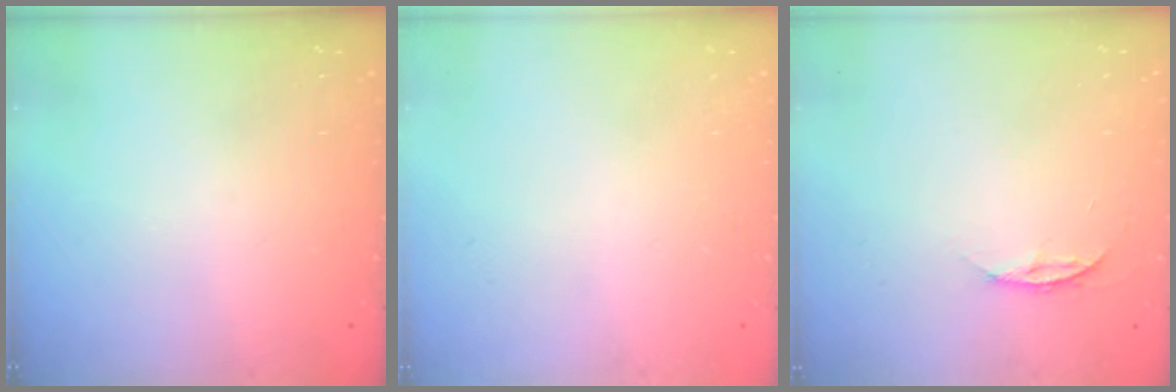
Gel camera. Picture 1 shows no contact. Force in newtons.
{"total": 0.0}
{"total": 4.4, "press": 4.4, "slide": 0.5}